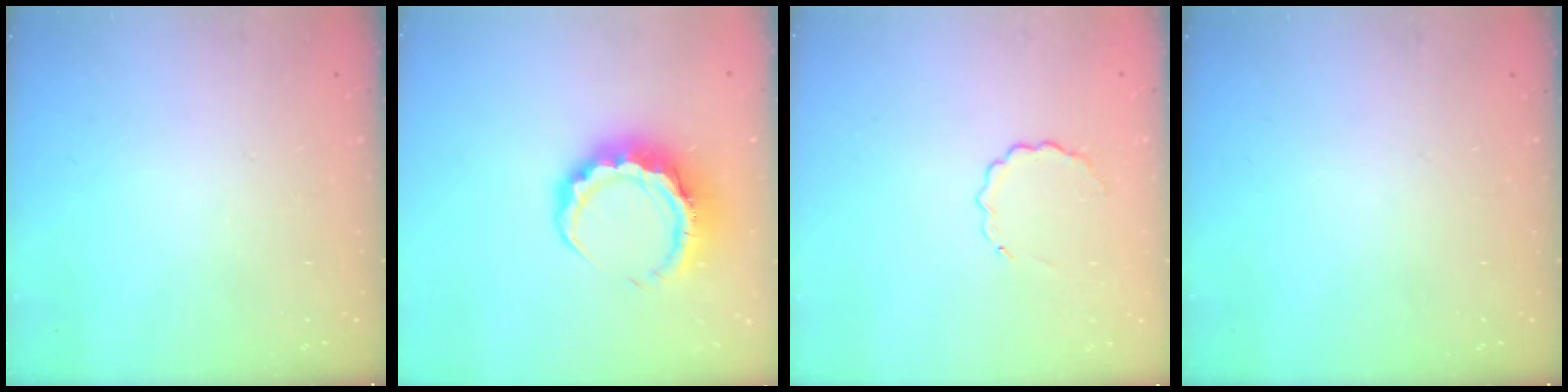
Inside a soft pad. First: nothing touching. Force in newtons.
{"total": 9.7, "press": 9.5, "slide": 1.9}
{"total": 4.5, "press": 4.4, "slide": 1.1}
{"total": 0.0}